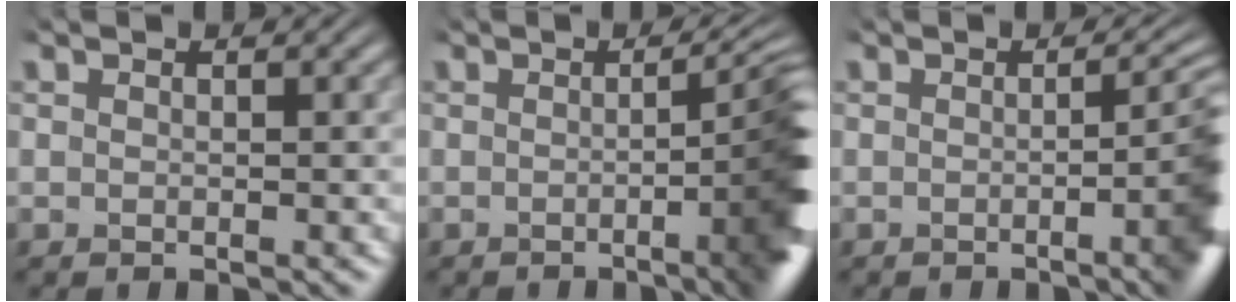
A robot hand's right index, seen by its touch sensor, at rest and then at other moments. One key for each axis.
{"total": 7.5, "fx": -1.5, "fy": 1.8, "fz": 7.1, "tx": -0.054, "ty": 0.005, "tz": -0.030}
{"total": 5.6, "fx": -1.3, "fy": 1.4, "fz": 5.3, "tx": -0.044, "ty": 0.004, "tz": -0.022}